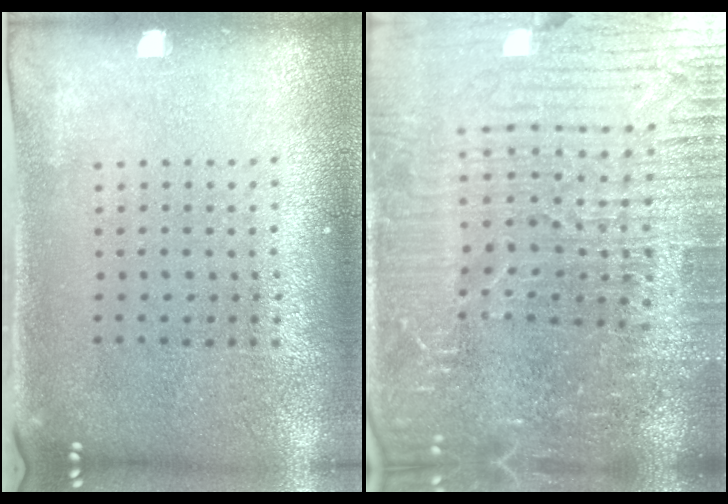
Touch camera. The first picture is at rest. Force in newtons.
{"total": 6.3, "press": 5.6, "slide": 2.7}